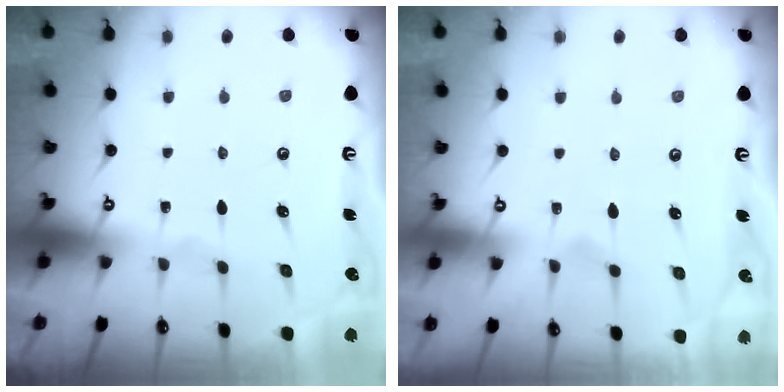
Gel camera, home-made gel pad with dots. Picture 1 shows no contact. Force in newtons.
{"total": 6.7, "press": 6.7, "slide": 0.4}